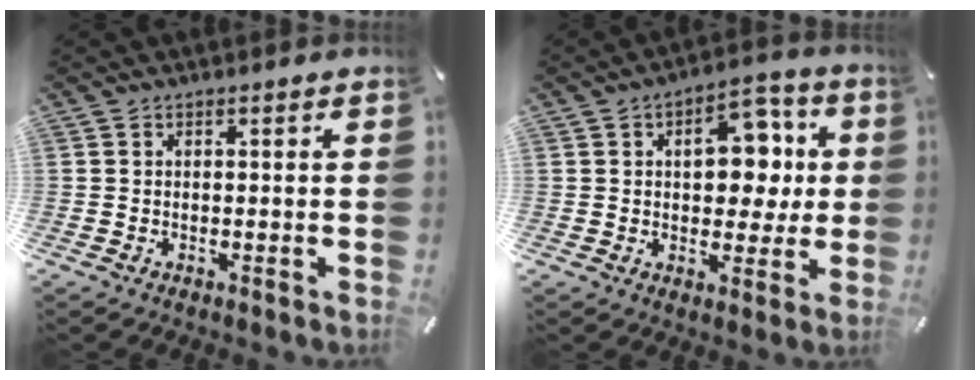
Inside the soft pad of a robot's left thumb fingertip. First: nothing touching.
{"total": 12.1, "force": [2.1, 8.1, 8.8], "torque": [-0.104, -0.004, 0.030]}